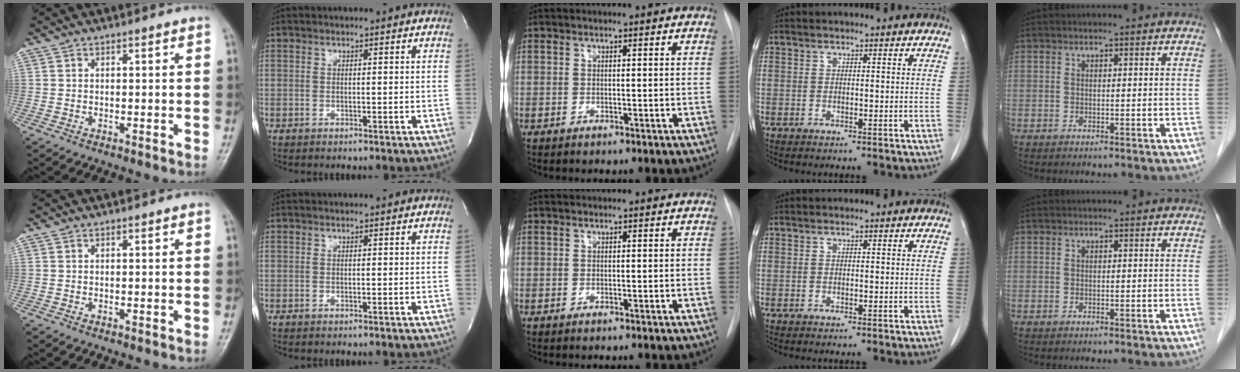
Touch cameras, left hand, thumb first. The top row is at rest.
{}